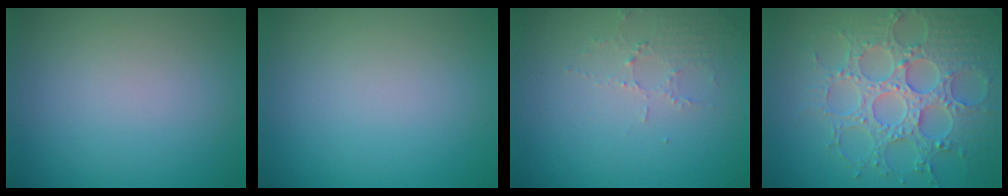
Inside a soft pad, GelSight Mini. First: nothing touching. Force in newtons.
{"total": 0.0}
{"total": 1.9, "press": 1.8, "slide": 0.4}
{"total": 7.2, "press": 5.9, "slide": 4.1}